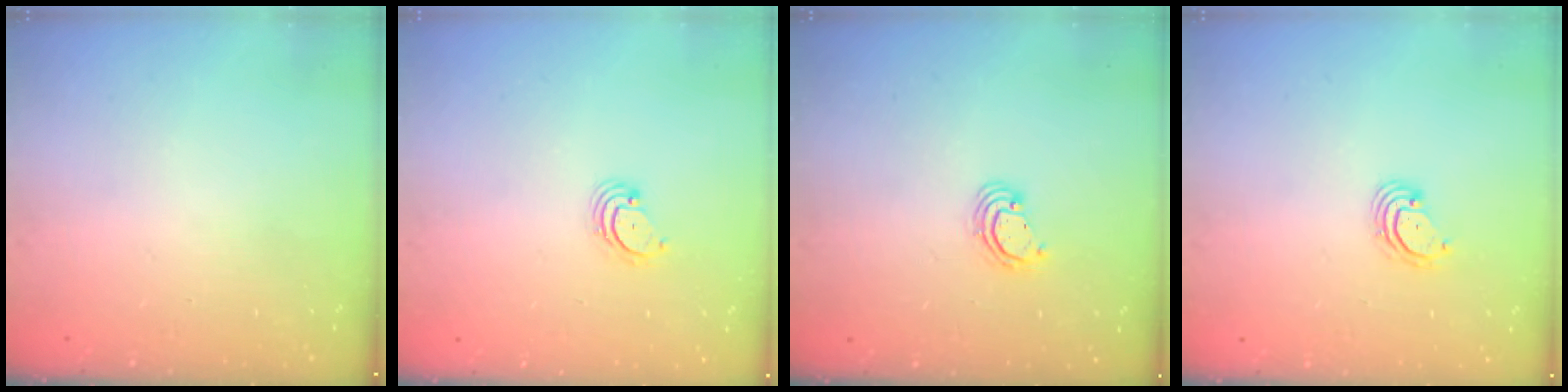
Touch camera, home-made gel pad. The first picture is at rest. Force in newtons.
{"total": 2.7, "press": 2.7, "slide": 0.3}
{"total": 2.6, "press": 2.6, "slide": 0.1}
{"total": 3.0, "press": 3.0, "slide": 0.2}